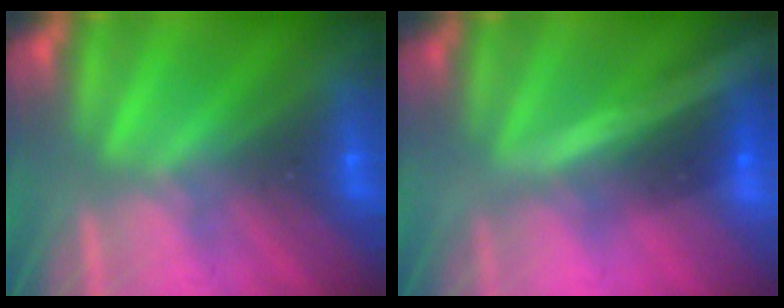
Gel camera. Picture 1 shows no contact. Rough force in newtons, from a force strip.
{"total": 2.0}